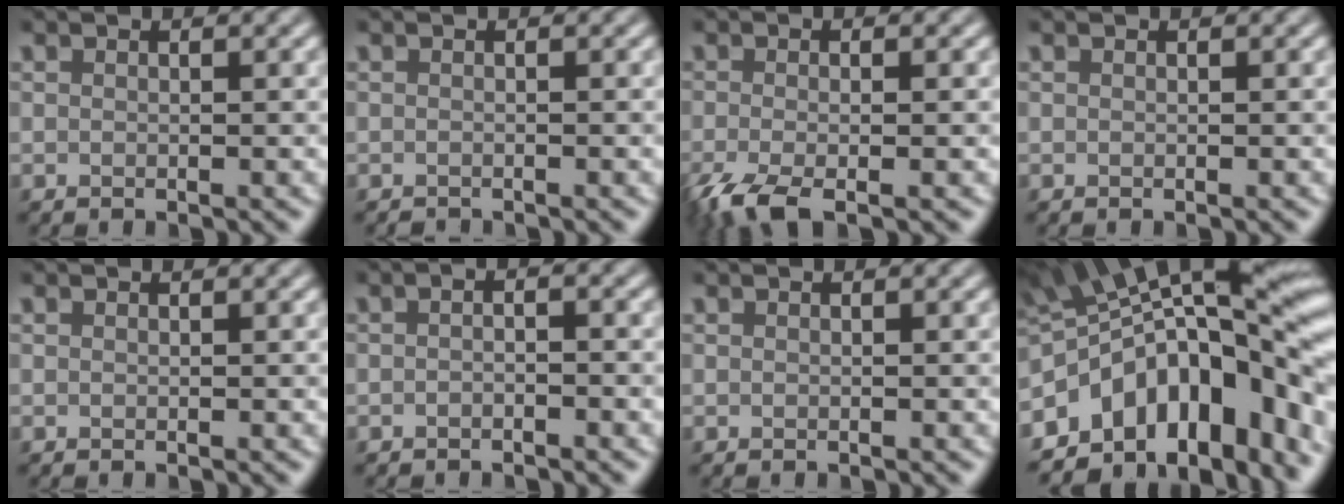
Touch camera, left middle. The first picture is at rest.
{"total": 0.6, "force": [-0.6, 0.0, -0.1], "torque": [0.001, -0.004, -0.011]}
{"total": 4.4, "force": [-2.4, 1.1, 3.5], "torque": [-0.076, -0.009, -0.053]}
{"total": 0.0}
{"total": 0.0}
{"total": 1.1, "force": [-0.8, 0.2, 0.7], "torque": [-0.017, -0.001, -0.017]}
{"total": 0.0}
{"total": 14.9, "force": [-4.6, 8.0, 11.7], "torque": [-0.159, 0.019, -0.082]}